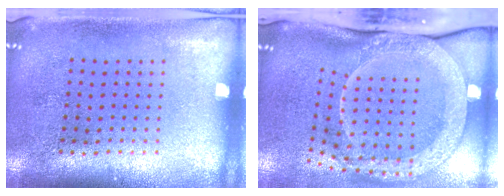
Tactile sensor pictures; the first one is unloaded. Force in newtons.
{"total": 3.3, "press": 2.3, "slide": 2.3}